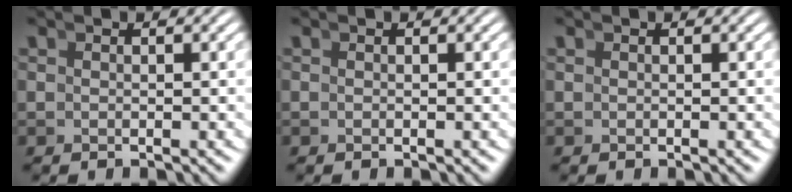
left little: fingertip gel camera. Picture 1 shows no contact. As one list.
[{"total": 0.0}, {"total": 0.0}]